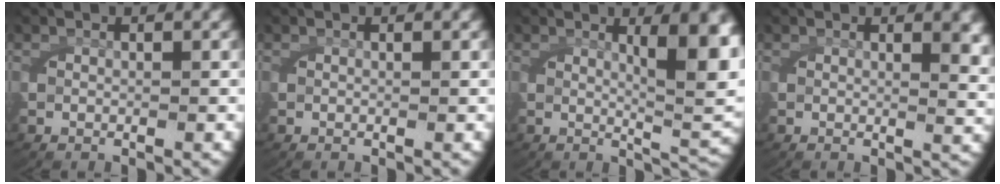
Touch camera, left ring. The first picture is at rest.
{"total": 0.0}
{"total": 6.9, "force": [1.7, 1.8, 6.5], "torque": [-0.084, -0.007, 0.033]}
{"total": 2.1, "force": [1.1, 0.1, 1.8], "torque": [-0.032, -0.009, 0.019]}